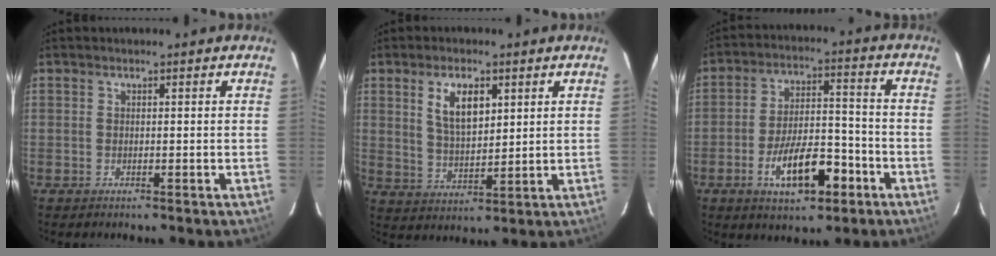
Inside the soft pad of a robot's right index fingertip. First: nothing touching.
{"total": 7.4, "force": [3.1, 3.4, 5.8], "torque": [-0.107, 0.004, 0.064]}
{"total": 12.4, "force": [-6.2, 5.0, 9.5], "torque": [-0.176, 0.008, -0.092]}